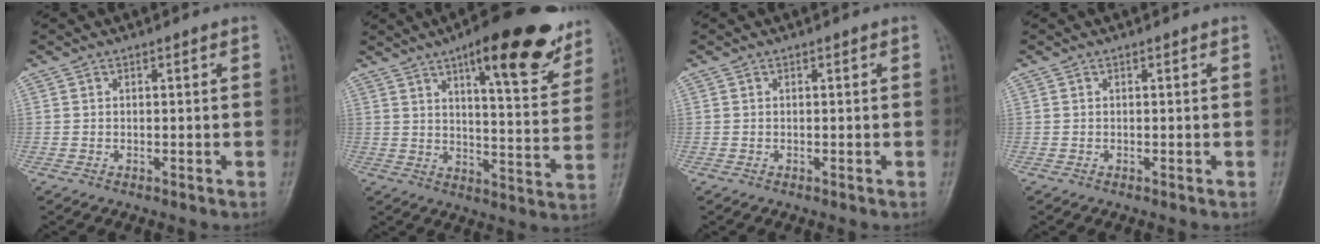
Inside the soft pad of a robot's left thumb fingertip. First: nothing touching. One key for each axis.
{"total": 20.8, "fx": 12.6, "fy": 5.9, "fz": 15.4, "tx": -0.174, "ty": -0.049, "tz": 0.175}
{"total": 0.0}
{"total": 0.0}